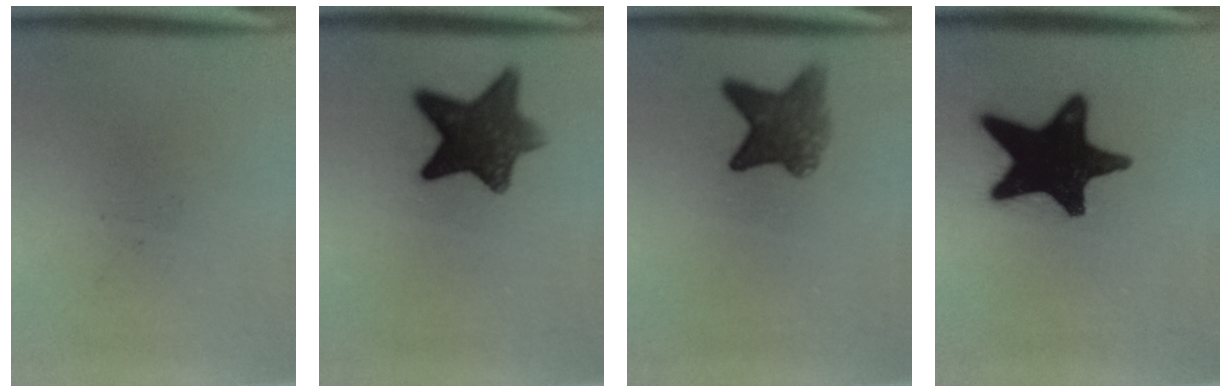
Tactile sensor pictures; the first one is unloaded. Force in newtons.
{"total": 10.3}
{"total": 5.9}
{"total": 19.4}